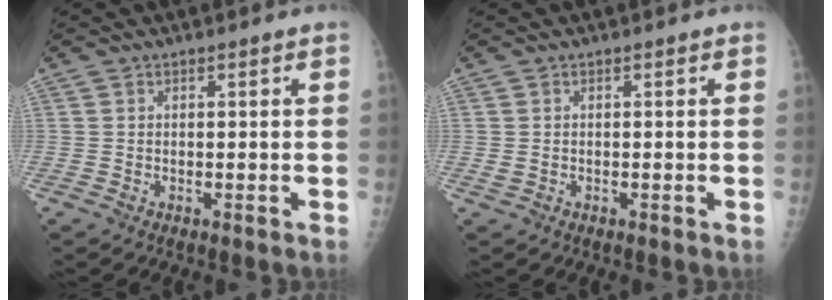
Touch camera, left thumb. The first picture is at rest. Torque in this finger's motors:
{"motor_torque": [-0.02, -0.16, -0.17, -0.04, 0.02]}